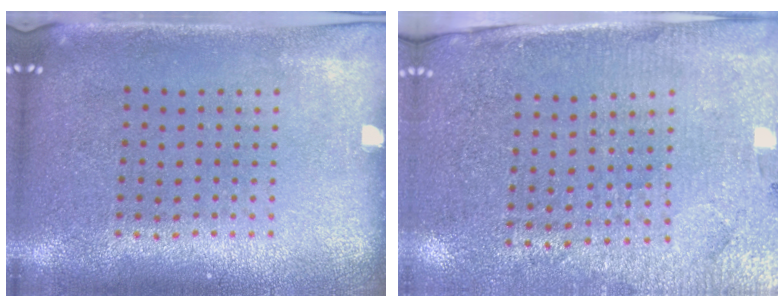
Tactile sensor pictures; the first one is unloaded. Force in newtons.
{"total": 3.0, "press": 2.9, "slide": 0.9}